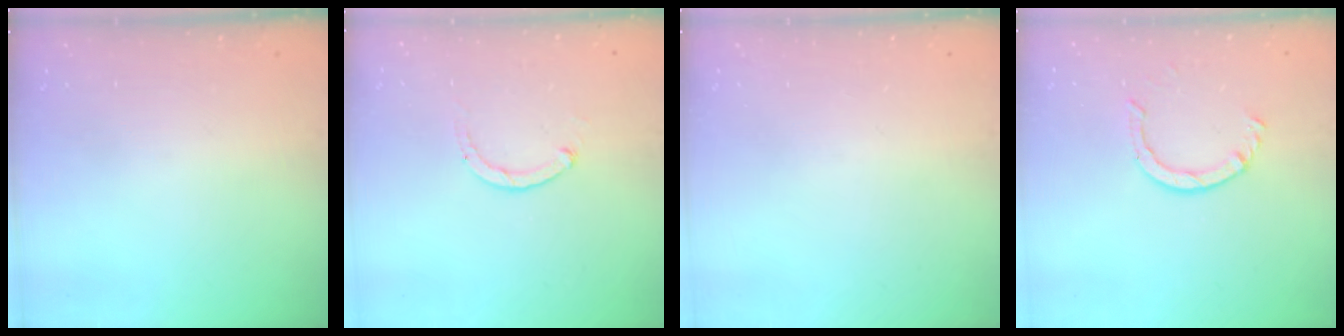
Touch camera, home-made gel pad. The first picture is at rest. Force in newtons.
{"total": 1.8, "press": 1.7, "slide": 0.5}
{"total": 0.0}
{"total": 3.2, "press": 3.2, "slide": 0.3}